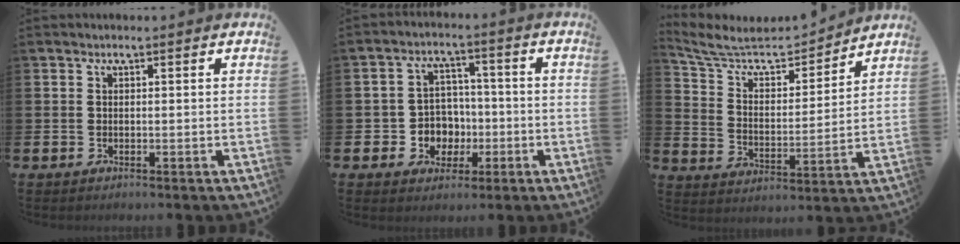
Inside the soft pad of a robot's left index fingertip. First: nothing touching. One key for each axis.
{"total": 5.3, "fx": -0.5, "fy": 5.2, "fz": 0.9, "tx": -0.037, "ty": 0.004, "tz": -0.012}
{"total": 7.7, "fx": 6.9, "fy": 2.7, "fz": 2.0, "tx": -0.083, "ty": -0.049, "tz": 0.118}